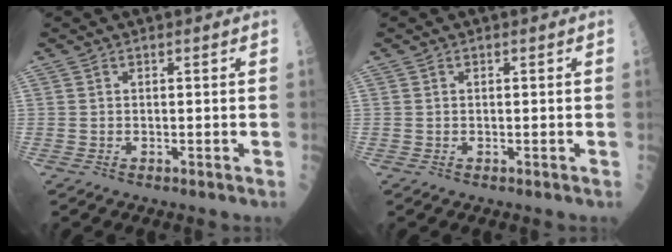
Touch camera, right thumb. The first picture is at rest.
{"total": 0.0}